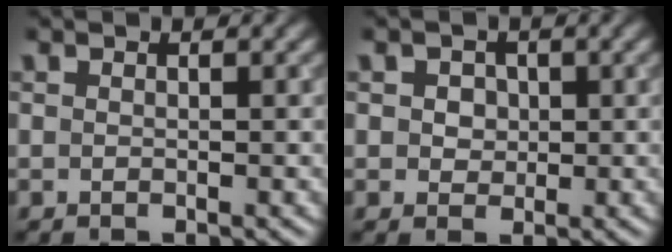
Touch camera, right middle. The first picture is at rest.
{"total": 2.0, "force": [0.6, 1.6, 1.0], "torque": [-0.013, 0.013, 0.001]}